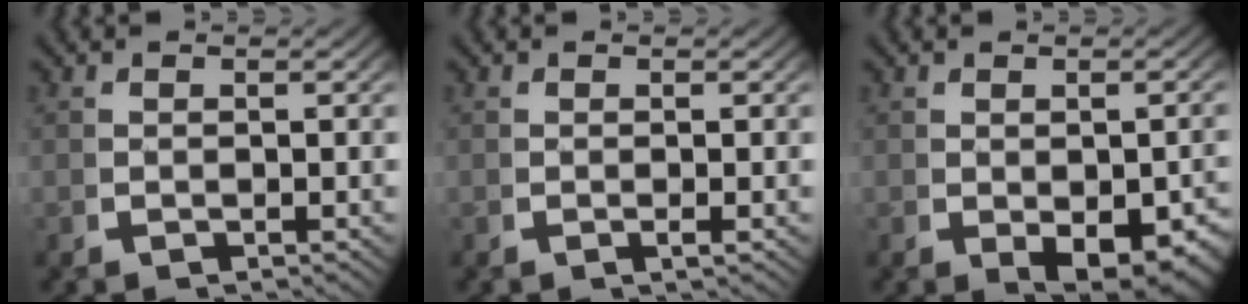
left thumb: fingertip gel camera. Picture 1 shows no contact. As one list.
[{"total": 0.6, "force": [0.0, 0.1, 0.6], "torque": [-0.013, 0.004, -0.004]}, {"total": 4.7, "force": [-1.2, 2.5, 3.7], "torque": [-0.068, -0.031, 0.002]}]